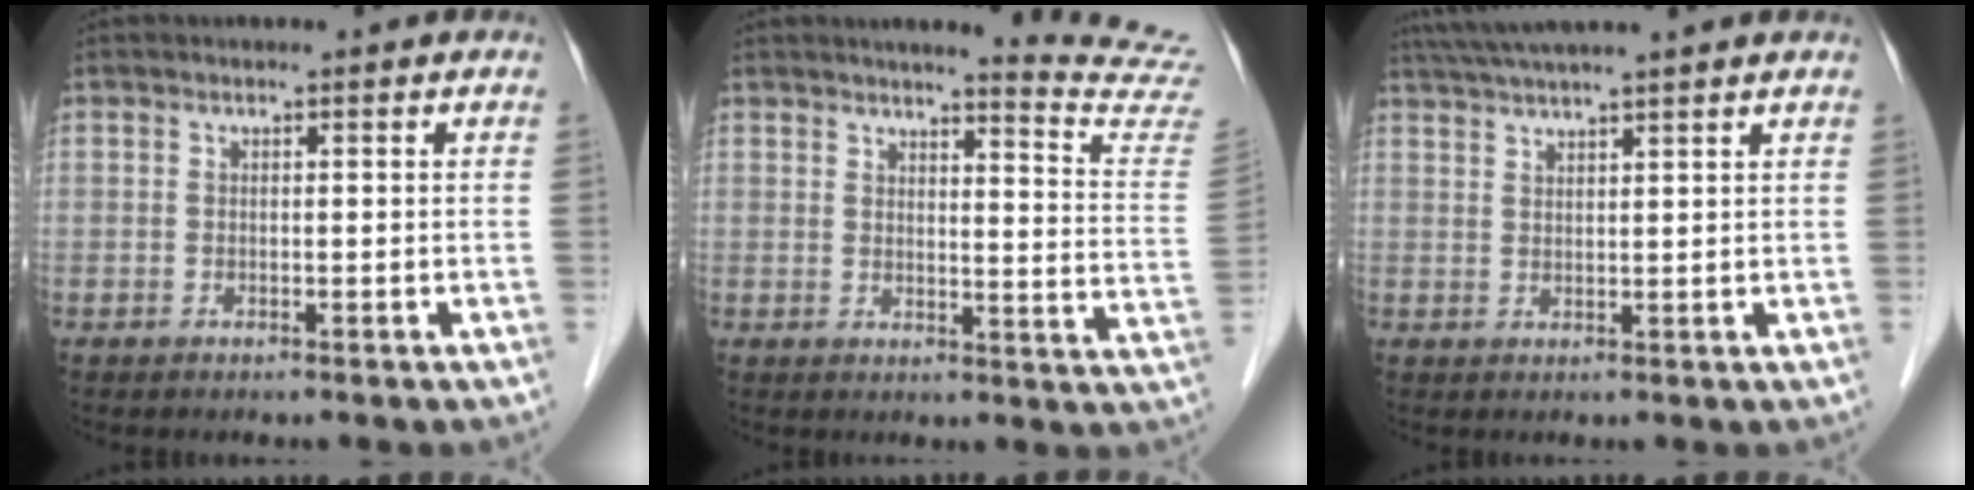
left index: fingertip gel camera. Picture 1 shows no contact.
{"total": 14.6, "force": [14.2, -1.7, 3.0], "torque": [-0.033, -0.125, 0.139]}
{"total": 9.3, "force": [7.9, -0.8, 4.7], "torque": [-0.082, 0.041, 0.115]}